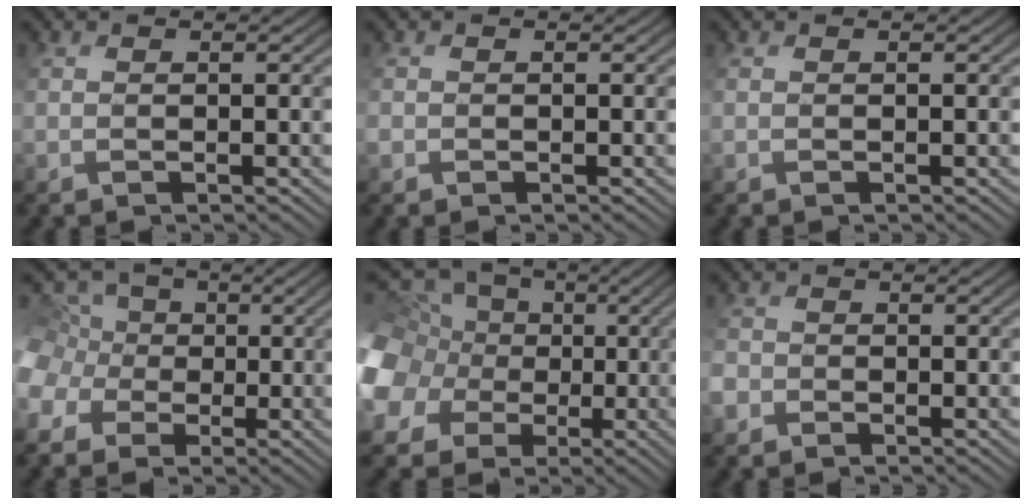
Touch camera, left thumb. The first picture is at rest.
{"total": 0.6, "force": [-0.5, -0.1, -0.4], "torque": [0.002, -0.002, -0.008]}
{"total": 0.0}
{"total": 7.8, "force": [-3.0, 7.0, 1.6], "torque": [-0.086, -0.006, -0.067]}
{"total": 14.5, "force": [-0.2, 13.7, 4.9], "torque": [-0.204, 0.013, -0.032]}
{"total": 2.2, "force": [-1.9, 0.5, -1.0], "torque": [0.008, -0.006, -0.037]}